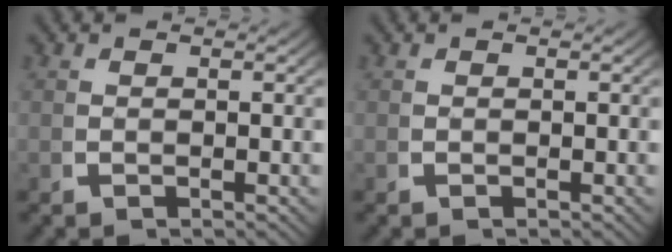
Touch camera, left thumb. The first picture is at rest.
{"total": 0.0}